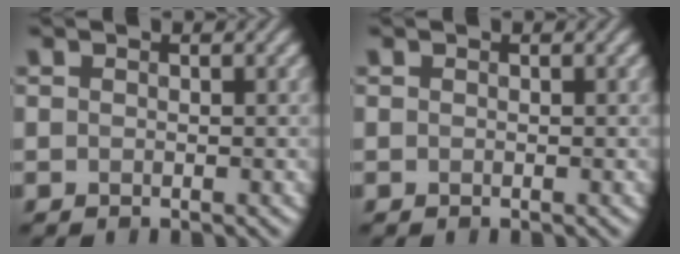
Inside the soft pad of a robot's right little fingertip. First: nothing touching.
{"total": 0.0}